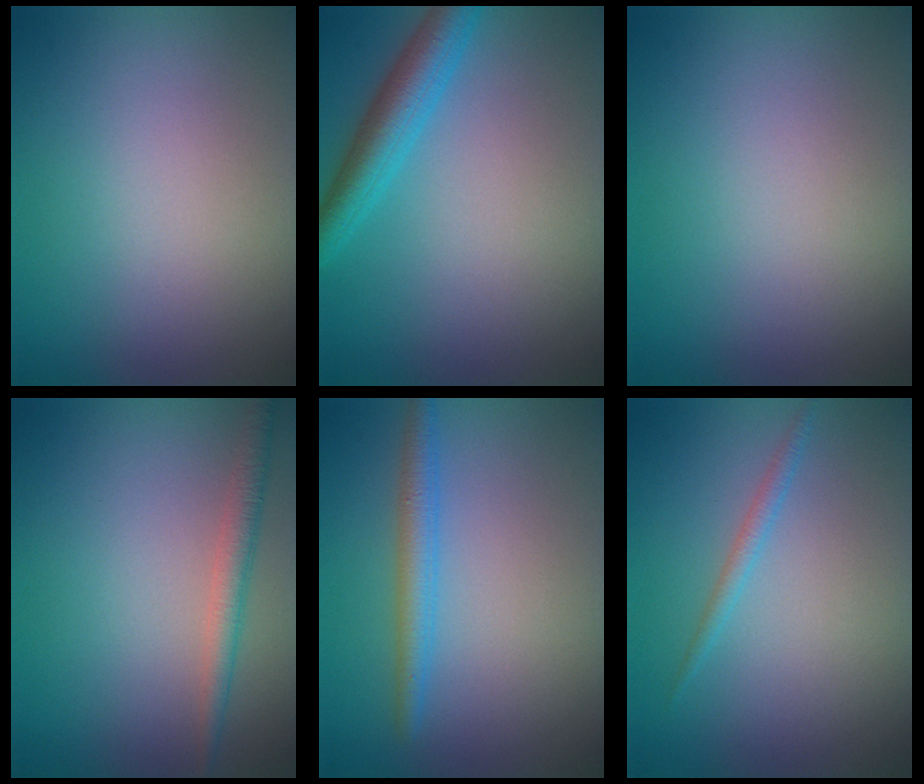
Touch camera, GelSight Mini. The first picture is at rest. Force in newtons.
{"total": 4.2, "press": 4.2, "slide": 0.3}
{"total": 0.0}
{"total": 2.1, "press": 2.1, "slide": 0.0}
{"total": 2.4, "press": 2.4, "slide": 0.2}
{"total": 1.1, "press": 1.1, "slide": 0.1}